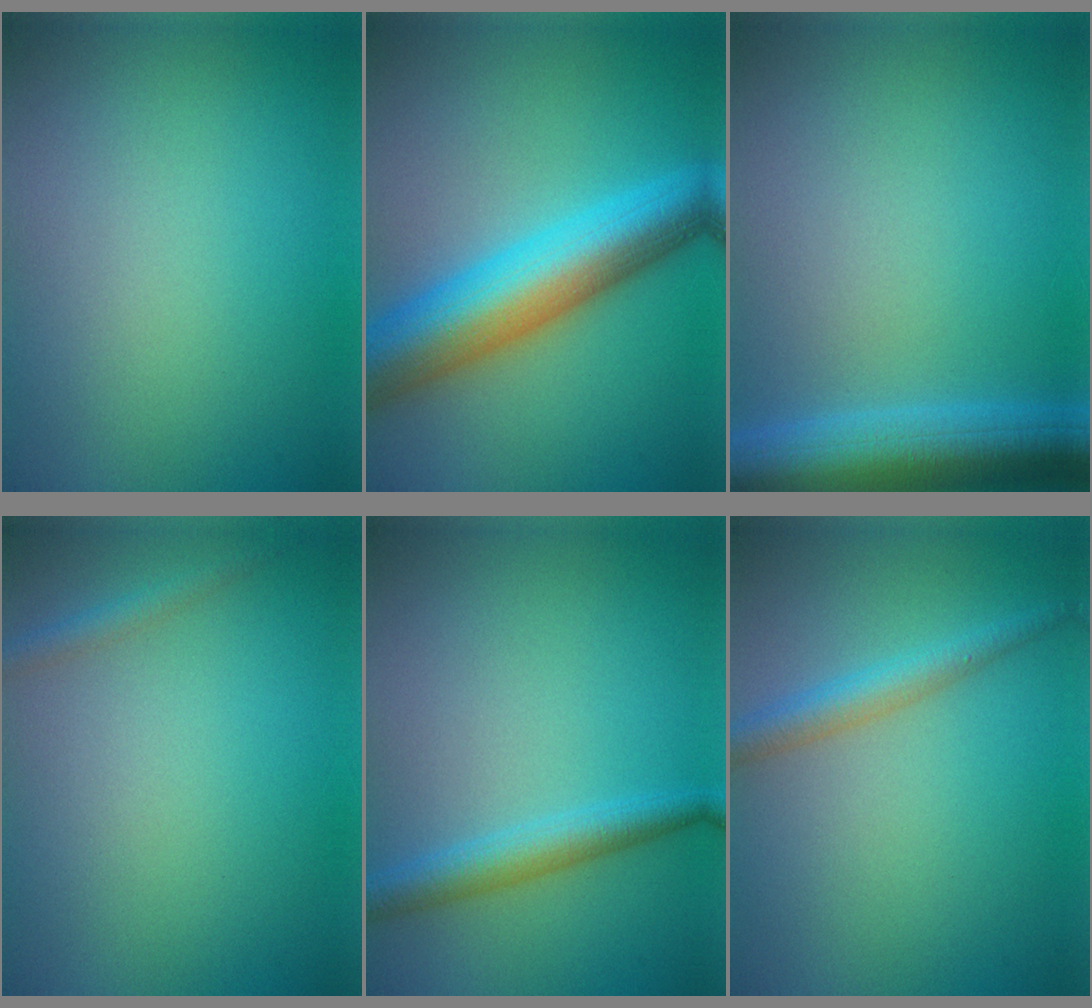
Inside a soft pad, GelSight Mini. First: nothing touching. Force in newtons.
{"total": 9.2, "press": 9.2, "slide": 0.3}
{"total": 7.3, "press": 7.3, "slide": 0.4}
{"total": 1.3, "press": 1.2, "slide": 0.1}
{"total": 2.8, "press": 2.8, "slide": 0.0}
{"total": 2.5, "press": 2.5, "slide": 0.0}